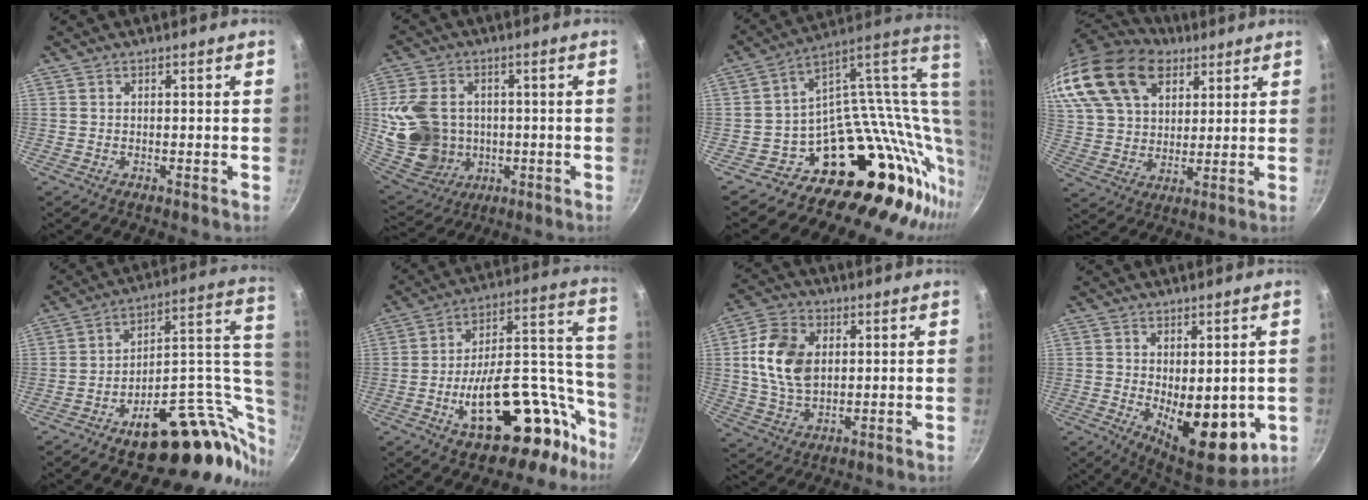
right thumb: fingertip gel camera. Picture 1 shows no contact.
{"total": 16.0, "force": [0.2, 12.9, 9.5], "torque": [-0.177, 0.003, 0.023]}
{"total": 23.8, "force": [5.4, 17.0, 15.8], "torque": [-0.193, -0.037, 0.074]}
{"total": 22.5, "force": [13.2, 14.0, 11.8], "torque": [-0.229, -0.009, 0.248]}
{"total": 25.7, "force": [-4.4, 14.5, 20.8], "torque": [-0.228, 0.042, -0.044]}
{"total": 27.9, "force": [-13.2, 14.0, 20.3], "torque": [-0.220, 0.104, -0.186]}
{"total": 12.2, "force": [2.1, 8.3, 8.7], "torque": [-0.149, 0.000, 0.037]}
{"total": 12.9, "force": [-1.4, 6.5, 11.0], "torque": [-0.129, -0.027, -0.004]}